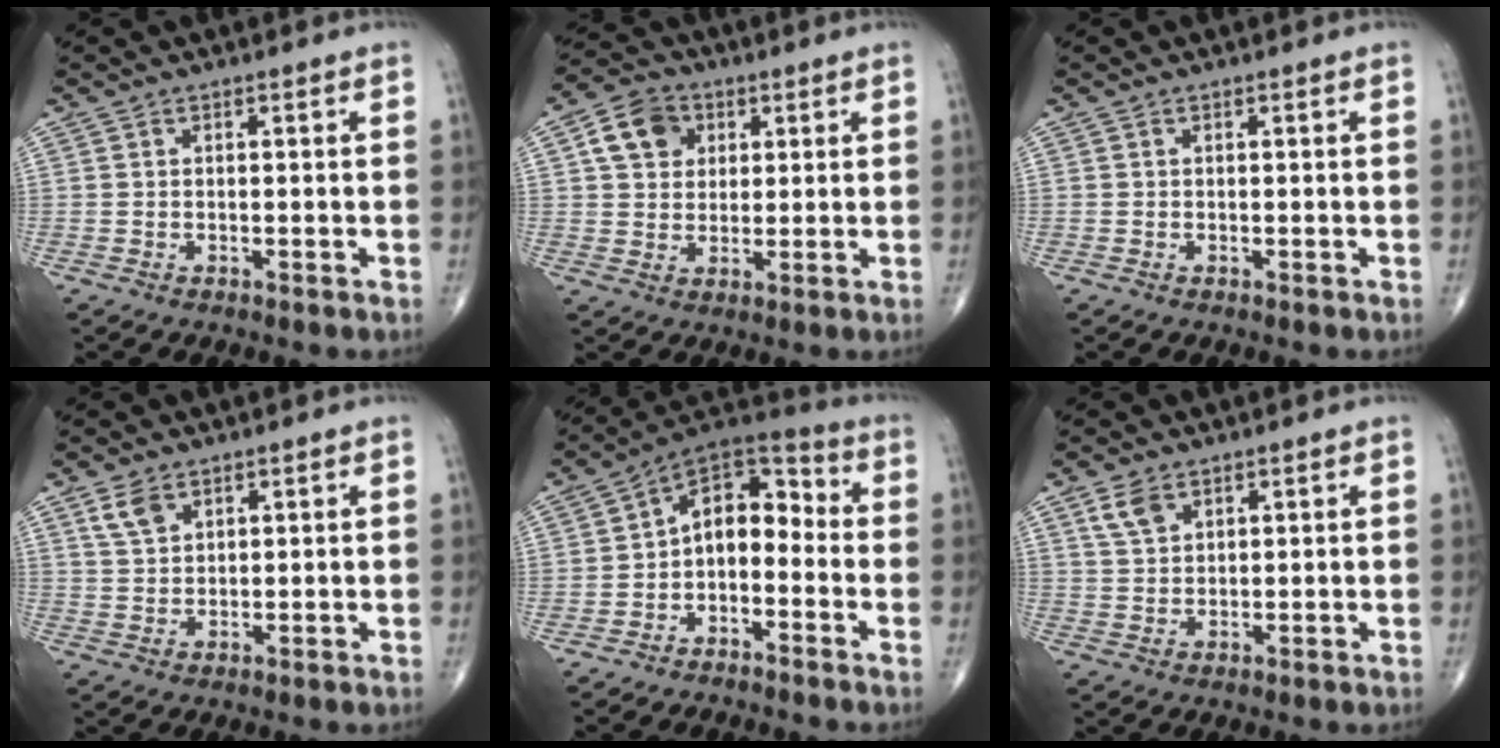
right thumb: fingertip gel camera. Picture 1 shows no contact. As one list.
[{"total": 8.3, "force": [2.8, 6.6, 4.1], "torque": [-0.050, 0.000, 0.043]}, {"total": 0.0}, {"total": 4.2, "force": [2.5, 2.5, 2.3], "torque": [-0.037, -0.008, 0.055]}, {"total": 10.6, "force": [-2.1, 6.7, 7.9], "torque": [-0.095, 0.059, -0.053]}, {"total": 4.3, "force": [2.5, 2.5, 2.3], "torque": [-0.038, -0.008, 0.054]}]